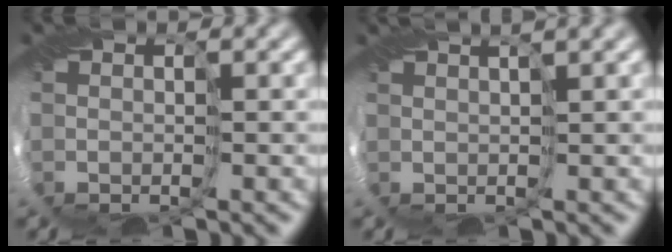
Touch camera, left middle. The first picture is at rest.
{"total": 2.3, "force": [1.7, 0.0, 1.5], "torque": [-0.030, 0.005, 0.025]}